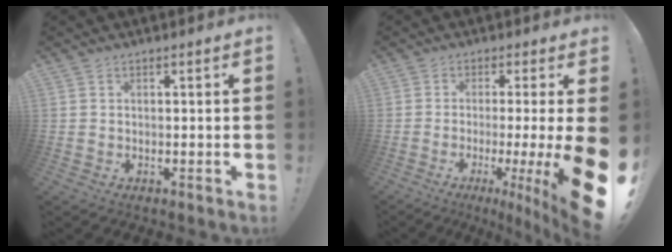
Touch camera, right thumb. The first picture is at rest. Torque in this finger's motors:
{"motor_torque": [0.10, 1.62, 1.61, -1.16, 0.18]}